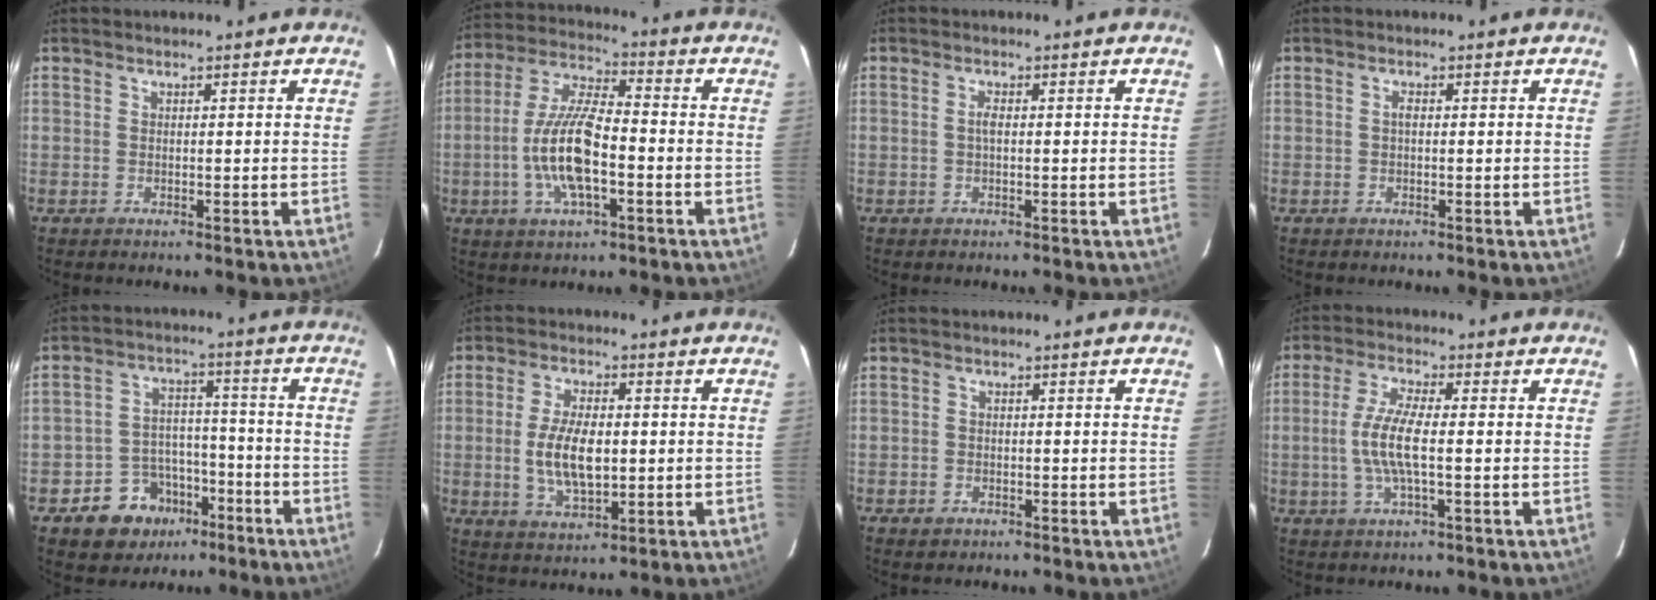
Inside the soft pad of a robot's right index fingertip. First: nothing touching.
{"total": 13.3, "force": [-3.4, 4.3, 12.1], "torque": [-0.254, 0.000, -0.066]}
{"total": 1.2, "force": [-0.1, 0.4, 1.1], "torque": [-0.022, 0.003, -0.003]}
{"total": 0.8, "force": [0.0, 0.4, 0.7], "torque": [-0.013, 0.004, -0.002]}
{"total": 10.4, "force": [-6.3, 7.7, 2.8], "torque": [-0.063, 0.036, -0.082]}
{"total": 9.5, "force": [-0.4, 4.4, 8.4], "torque": [-0.166, -0.002, -0.003]}
{"total": 1.9, "force": [-1.1, 1.4, 0.4], "torque": [-0.011, 0.001, -0.015]}
{"total": 8.0, "force": [-0.9, 1.6, 7.8], "torque": [-0.157, 0.000, -0.019]}